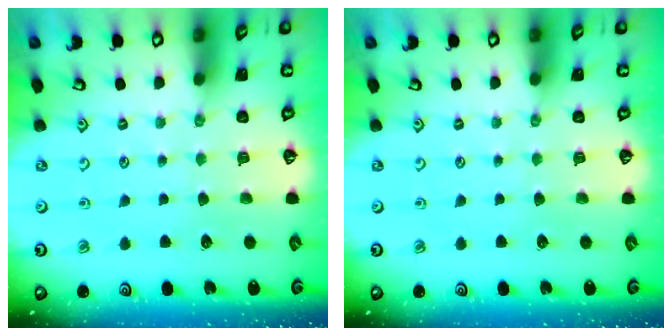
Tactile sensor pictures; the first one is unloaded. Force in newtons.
{"total": 0.0}